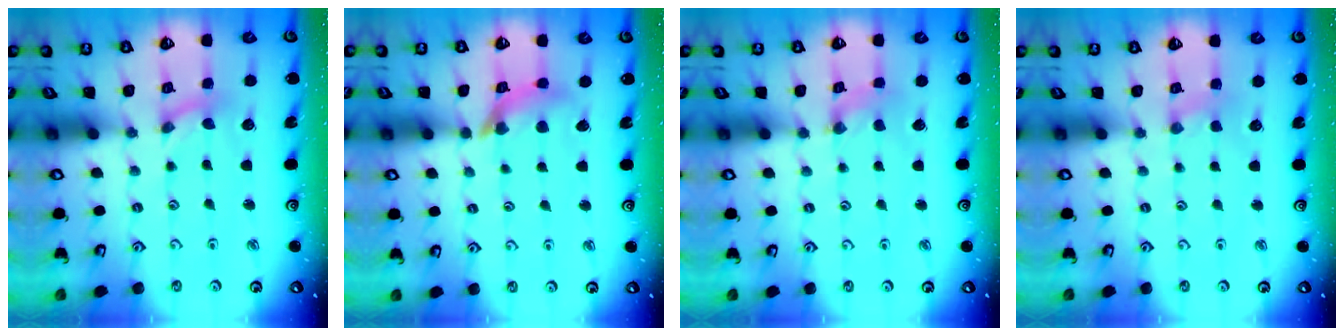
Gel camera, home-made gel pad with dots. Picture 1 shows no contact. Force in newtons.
{"total": 10.9, "press": 10.8, "slide": 1.4}
{"total": 0.9, "press": 0.9, "slide": 0.3}
{"total": 1.5, "press": 1.5, "slide": 0.3}